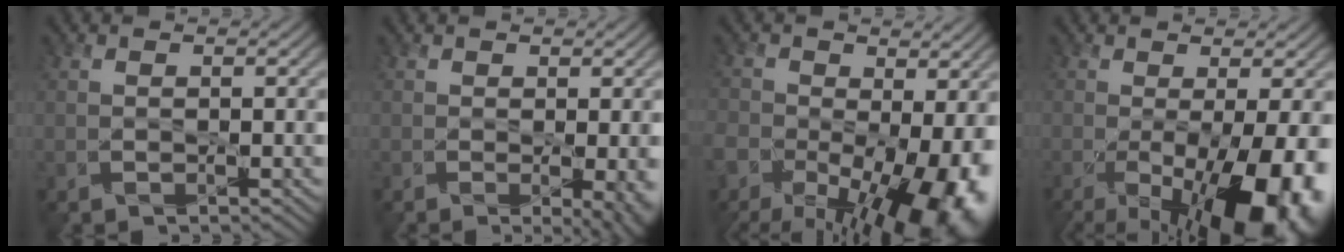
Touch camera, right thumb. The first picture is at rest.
{"total": 3.9, "force": [-0.6, 1.3, 3.6], "torque": [-0.048, -0.006, -0.006]}
{"total": 19.4, "force": [-7.9, 11.0, 14.0], "torque": [-0.266, -0.050, -0.094]}
{"total": 13.7, "force": [-4.8, 4.9, 11.8], "torque": [-0.204, -0.049, -0.052]}